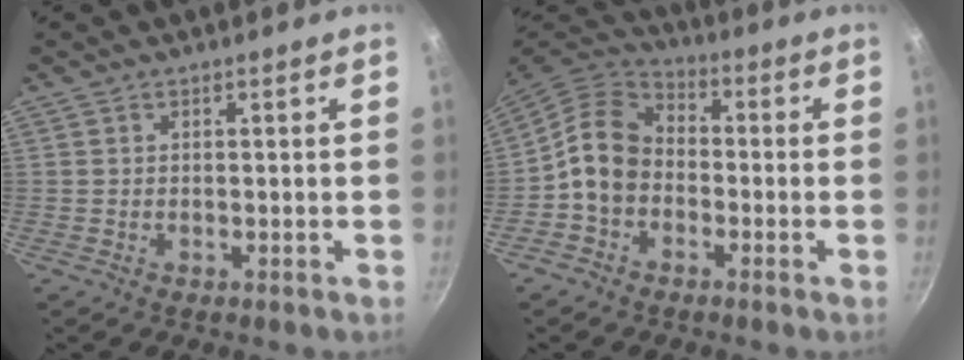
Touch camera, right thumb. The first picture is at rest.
{"total": 10.6, "force": [-2.1, 8.2, 6.4], "torque": [-0.095, 0.037, -0.059]}